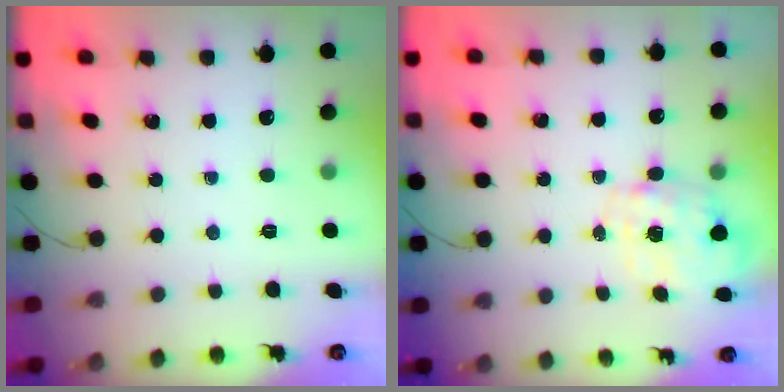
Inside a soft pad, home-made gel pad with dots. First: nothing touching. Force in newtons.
{"total": 2.8, "press": 2.7, "slide": 0.9}